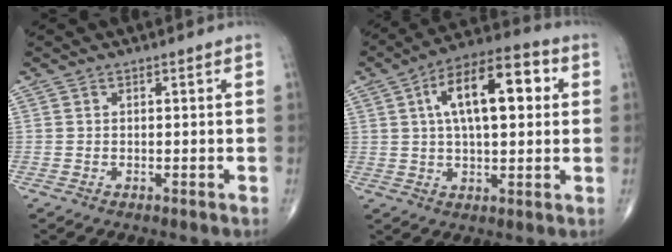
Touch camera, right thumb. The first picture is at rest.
{"total": 16.1, "force": [3.8, 7.1, 13.9], "torque": [-0.208, 0.022, 0.054]}